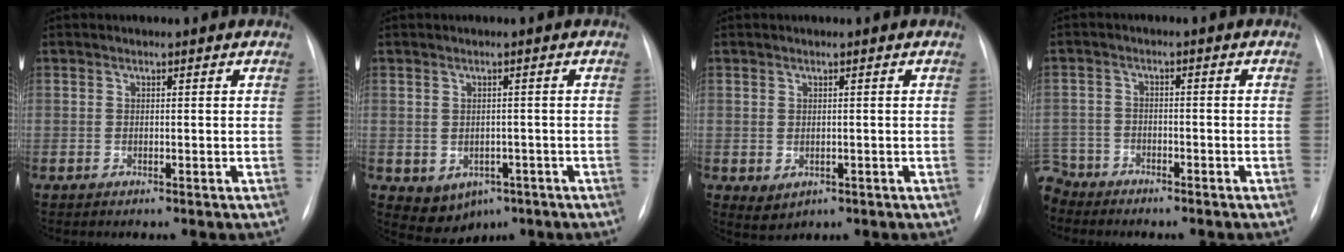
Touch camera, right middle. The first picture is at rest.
{"total": 5.4, "force": [-2.4, 4.3, 2.4], "torque": [-0.035, 0.011, -0.019]}
{"total": 2.1, "force": [-0.4, 1.6, 1.3], "torque": [-0.022, -0.005, 0.006]}
{"total": 6.0, "force": [-5.3, 3.0, 0.0], "torque": [-0.002, -0.001, -0.101]}